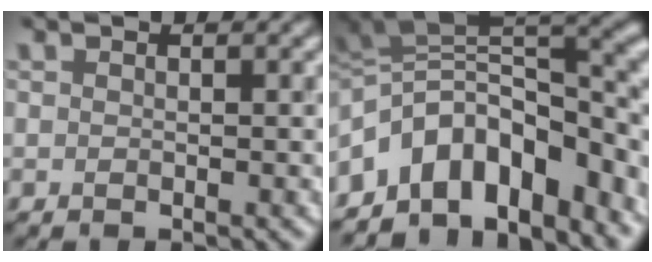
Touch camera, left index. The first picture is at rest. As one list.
[{"total": 12.2, "force": [-5.7, 6.5, 8.7], "torque": [-0.146, 0.003, -0.061]}]